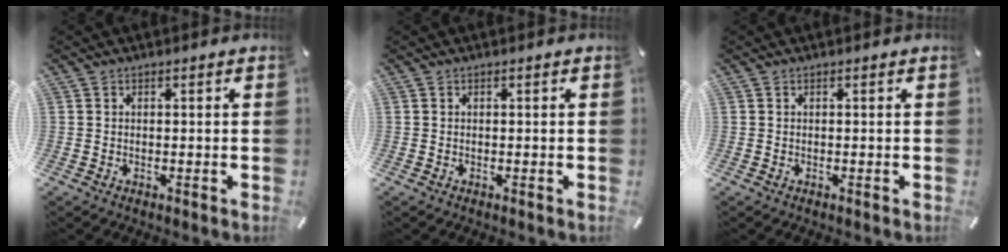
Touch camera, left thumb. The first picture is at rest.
{"total": 0.0}
{"total": 0.0}